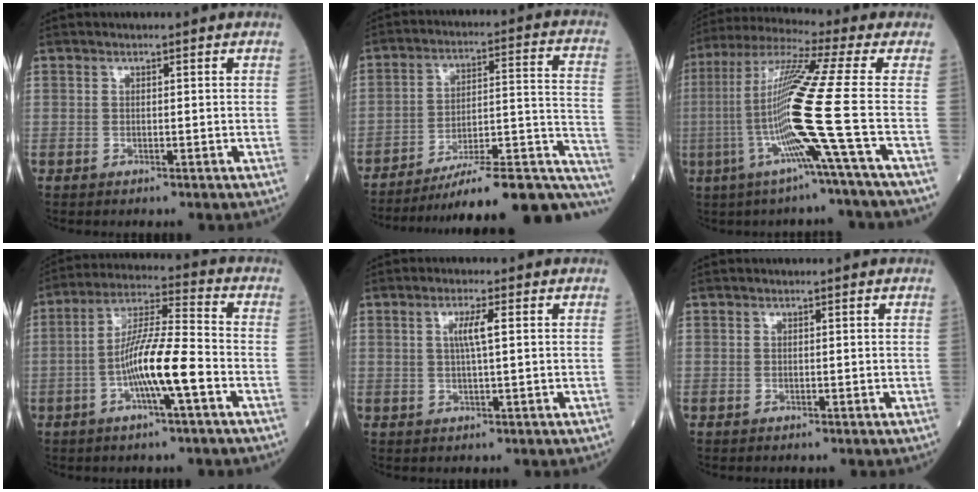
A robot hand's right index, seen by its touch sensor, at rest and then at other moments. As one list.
[{"total": 23.0, "force": [-18.2, 3.3, 13.6], "torque": [-0.107, 0.033, -0.259]}, {"total": 15.9, "force": [-3.9, -3.3, 15.1], "torque": [-0.302, -0.012, -0.087]}, {"total": 11.0, "force": [-3.5, 0.6, 10.4], "torque": [-0.198, 0.006, -0.067]}, {"total": 3.2, "force": [0.7, -0.1, 3.1], "torque": [-0.062, 0.000, 0.012]}, {"total": 0.0}]